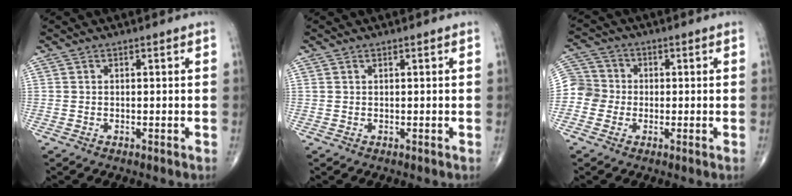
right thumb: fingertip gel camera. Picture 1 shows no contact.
{"total": 0.0}
{"total": 7.2, "force": [-0.9, 7.0, 1.4], "torque": [-0.011, 0.019, -0.025]}